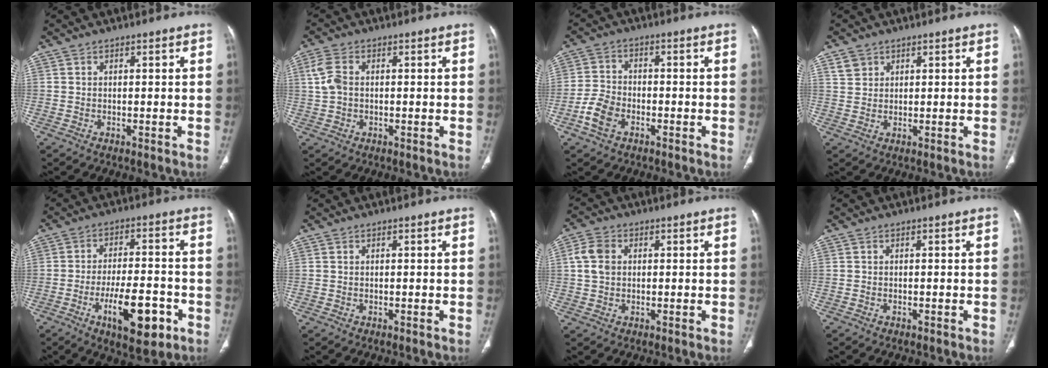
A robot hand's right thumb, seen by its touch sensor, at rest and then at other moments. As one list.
[{"total": 4.5, "force": [0.6, 3.0, 3.3], "torque": [-0.084, 0.008, 0.009]}, {"total": 6.0, "force": [-2.9, 3.8, 3.5], "torque": [-0.072, 0.015, -0.059]}, {"total": 2.9, "force": [1.7, 2.2, 0.7], "torque": [0.000, -0.006, 0.032]}, {"total": 12.9, "force": [-5.4, 4.9, 10.6], "torque": [-0.164, 0.020, -0.079]}, {"total": 0.0}, {"total": 5.0, "force": [0.8, 3.8, 3.2], "torque": [-0.063, 0.007, 0.013]}, {"total": 0.0}]